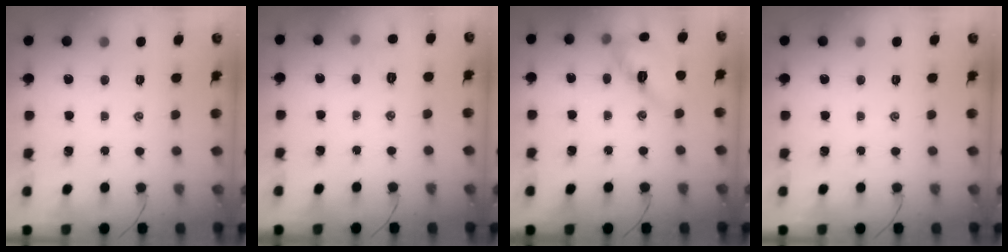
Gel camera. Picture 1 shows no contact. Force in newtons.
{"total": 5.2, "press": 5.0, "slide": 1.3}
{"total": 11.2, "press": 11.1, "slide": 1.2}
{"total": 0.0}